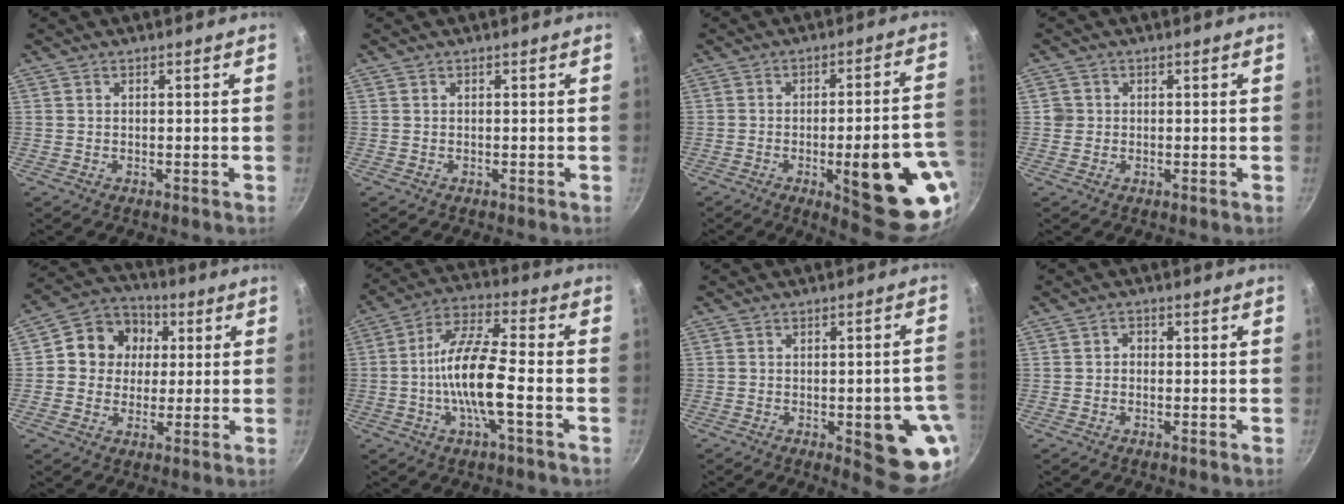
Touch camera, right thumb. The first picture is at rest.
{"total": 0.0}
{"total": 21.1, "force": [-6.5, 6.2, 19.1], "torque": [-0.200, 0.017, -0.076]}
{"total": 1.8, "force": [0.0, 1.7, 0.4], "torque": [0.002, 0.008, -0.001]}
{"total": 11.0, "force": [1.9, 9.9, 4.6], "torque": [-0.047, 0.014, 0.013]}
{"total": 13.0, "force": [-2.7, 3.4, 12.3], "torque": [-0.235, 0.032, -0.064]}
{"total": 13.4, "force": [-3.8, 4.8, 12.0], "torque": [-0.100, 0.012, -0.043]}
{"total": 1.5, "force": [-0.3, 1.3, 0.7], "torque": [-0.008, 0.007, -0.009]}